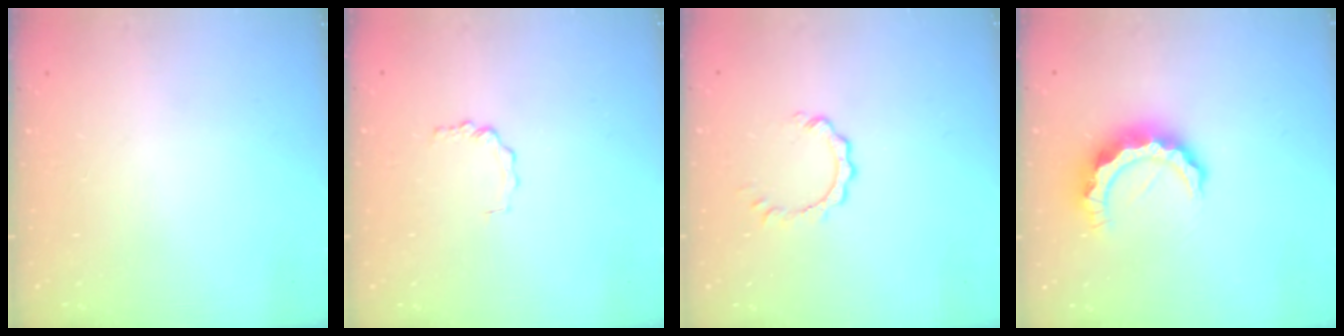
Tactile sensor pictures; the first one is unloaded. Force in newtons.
{"total": 2.1, "press": 2.1, "slide": 0.3}
{"total": 2.8, "press": 2.8, "slide": 0.3}
{"total": 9.8, "press": 9.8, "slide": 0.8}